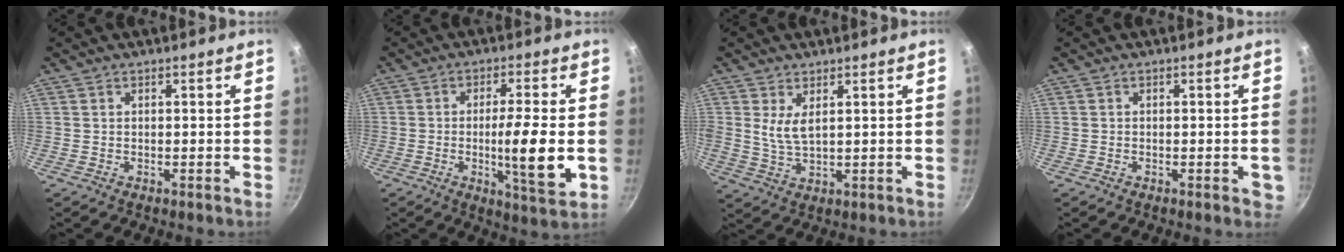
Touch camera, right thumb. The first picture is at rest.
{"total": 10.9, "force": [-1.5, 1.8, 10.6], "torque": [-0.172, -0.003, -0.023]}
{"total": 4.6, "force": [1.6, 2.1, 3.8], "torque": [-0.070, -0.018, 0.037]}
{"total": 2.4, "force": [-0.9, 1.1, 1.9], "torque": [-0.016, 0.001, -0.013]}